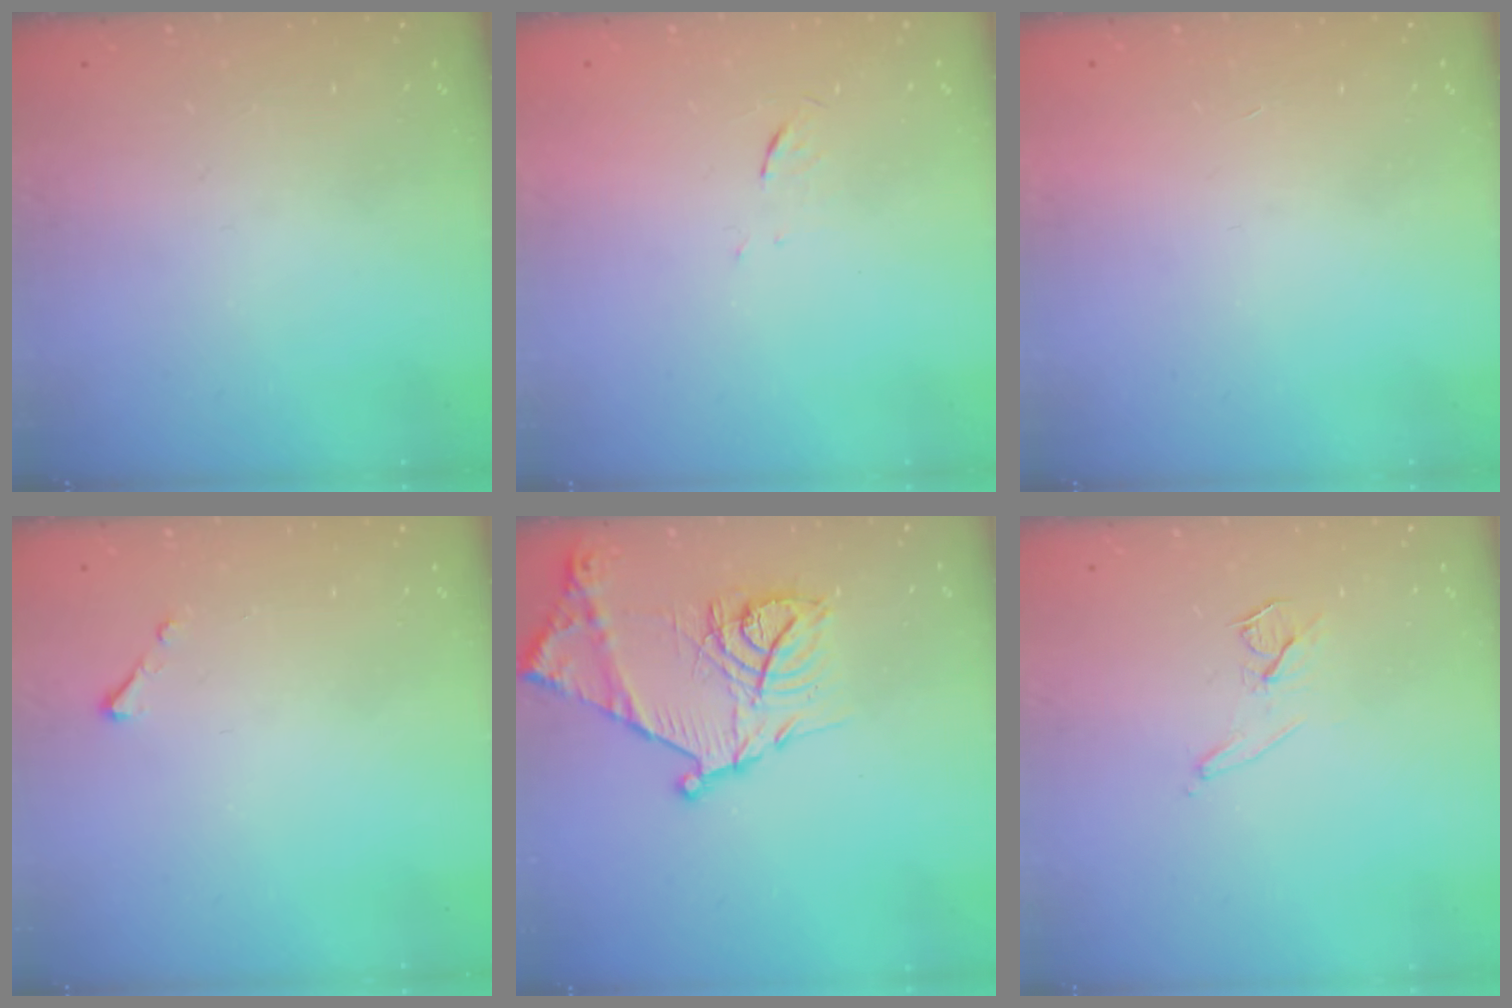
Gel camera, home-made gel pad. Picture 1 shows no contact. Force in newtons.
{"total": 3.1, "press": 2.8, "slide": 1.2}
{"total": 1.7, "press": 1.7, "slide": 0.1}
{"total": 2.5, "press": 2.5, "slide": 0.3}
{"total": 18.7, "press": 18.6, "slide": 1.4}
{"total": 7.4, "press": 6.8, "slide": 3.1}